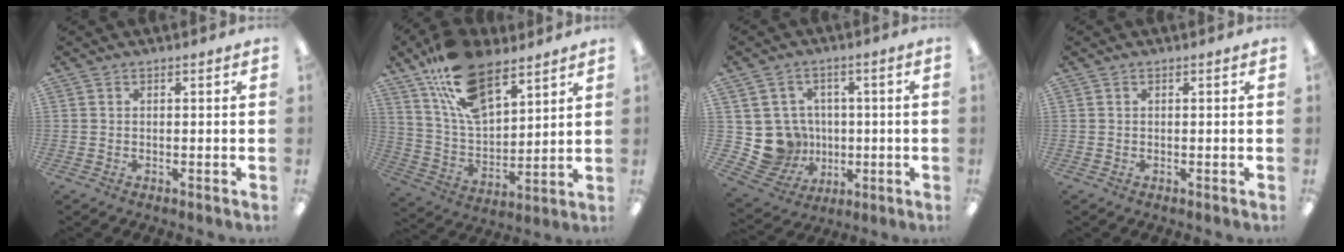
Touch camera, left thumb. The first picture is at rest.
{"total": 18.2, "force": [12.0, 8.6, 10.7], "torque": [-0.200, -0.051, 0.219]}
{"total": 10.3, "force": [-0.4, 10.0, 2.4], "torque": [-0.072, 0.001, 0.006]}
{"total": 0.0}